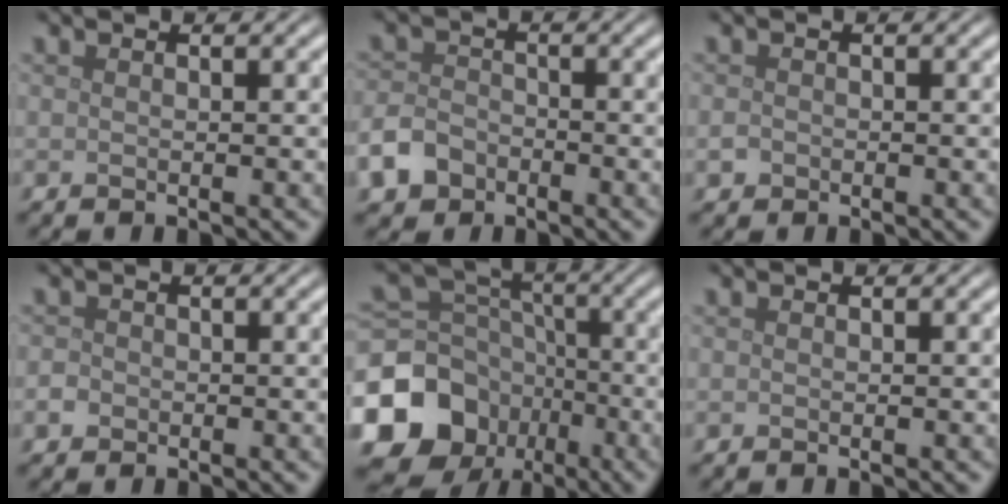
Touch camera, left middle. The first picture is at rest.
{"total": 3.8, "force": [-2.4, 2.6, 1.4], "torque": [-0.032, -0.008, -0.052]}
{"total": 0.7, "force": [-0.3, 0.6, 0.2], "torque": [-0.002, -0.003, -0.007]}
{"total": 1.1, "force": [-0.4, 0.9, 0.3], "torque": [-0.002, -0.001, -0.011]}
{"total": 13.7, "force": [-6.6, 11.1, 4.5], "torque": [-0.125, -0.017, -0.125]}
{"total": 0.0}